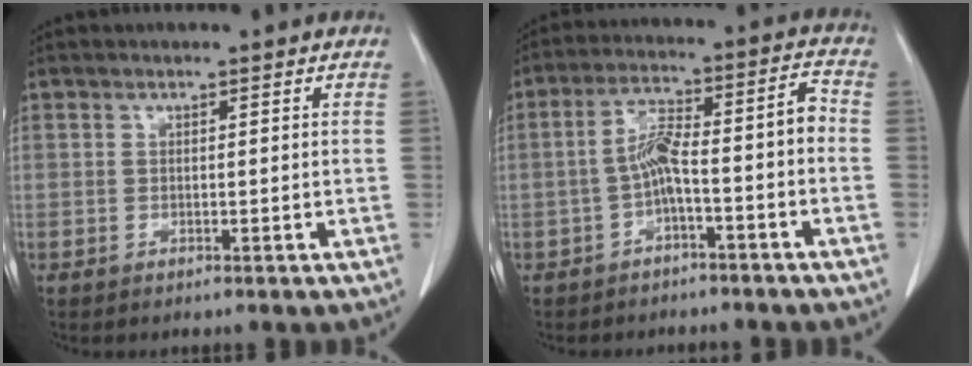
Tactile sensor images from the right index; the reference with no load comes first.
{"total": 8.5, "force": [-2.5, 1.3, 8.1], "torque": [-0.140, 0.045, -0.041]}